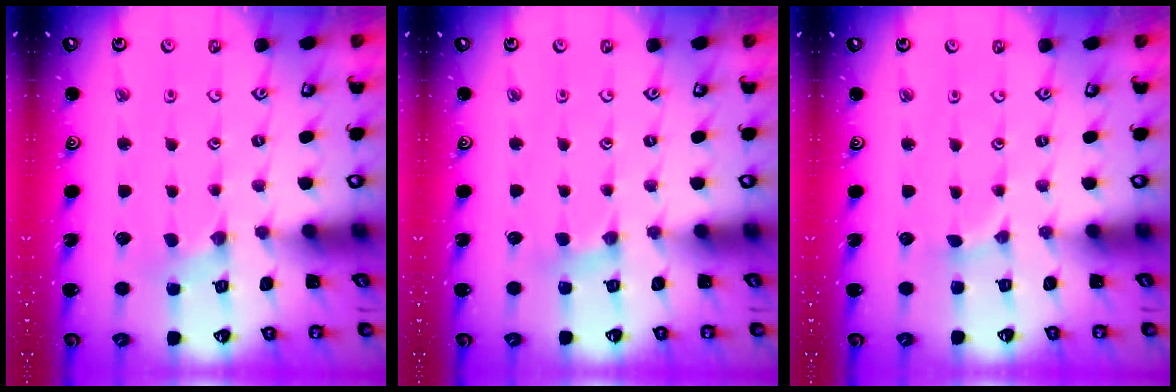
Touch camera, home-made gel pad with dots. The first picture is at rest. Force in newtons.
{"total": 3.0, "press": 3.0, "slide": 0.4}
{"total": 1.3, "press": 1.2, "slide": 0.2}